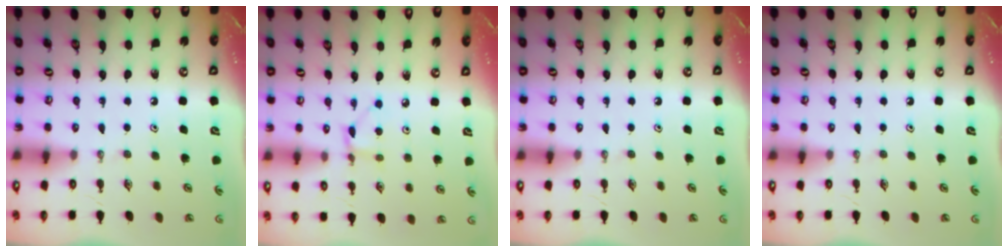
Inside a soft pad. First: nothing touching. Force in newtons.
{"total": 3.3, "press": 3.3, "slide": 0.4}
{"total": 0.0}
{"total": 0.0}